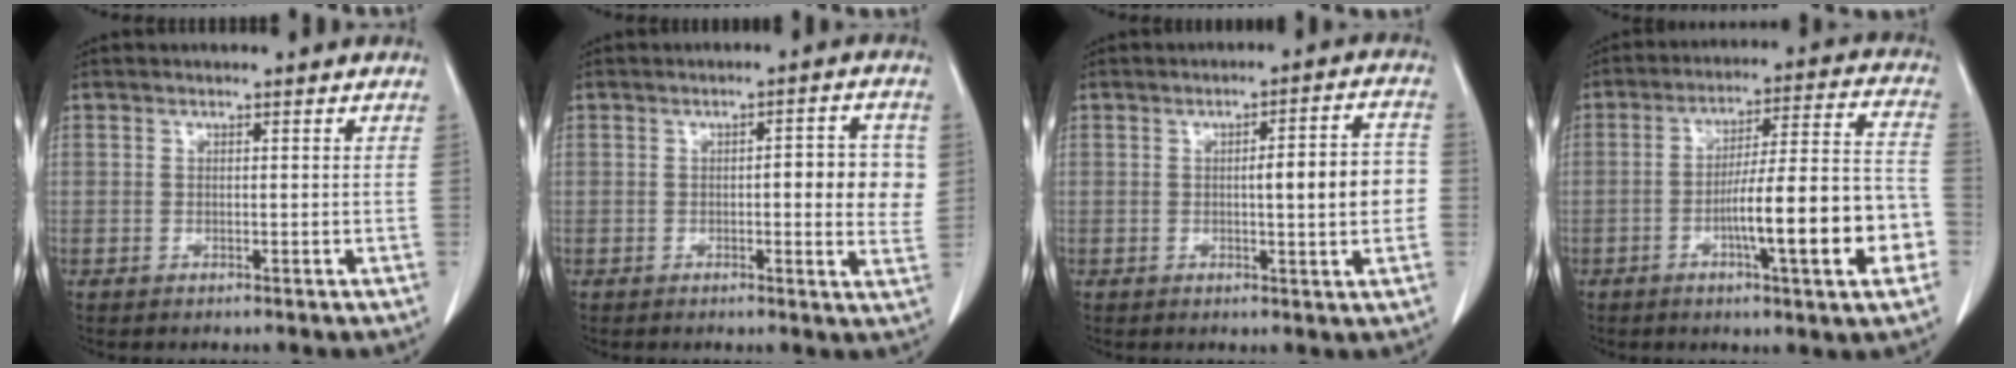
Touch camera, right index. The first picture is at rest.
{"total": 7.1, "force": [0.4, 1.8, 6.9], "torque": [-0.077, 0.006, 0.001]}
{"total": 8.2, "force": [-0.4, 1.2, 8.1], "torque": [-0.104, 0.020, -0.005]}
{"total": 16.3, "force": [-5.2, 1.3, 15.4], "torque": [-0.220, 0.015, -0.076]}